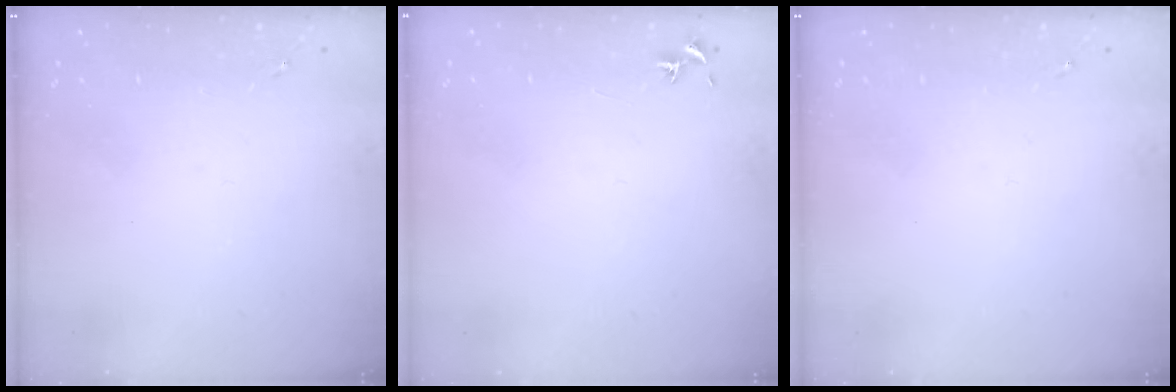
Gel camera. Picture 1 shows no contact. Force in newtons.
{"total": 0.8, "press": 0.7, "slide": 0.3}
{"total": 0.0}